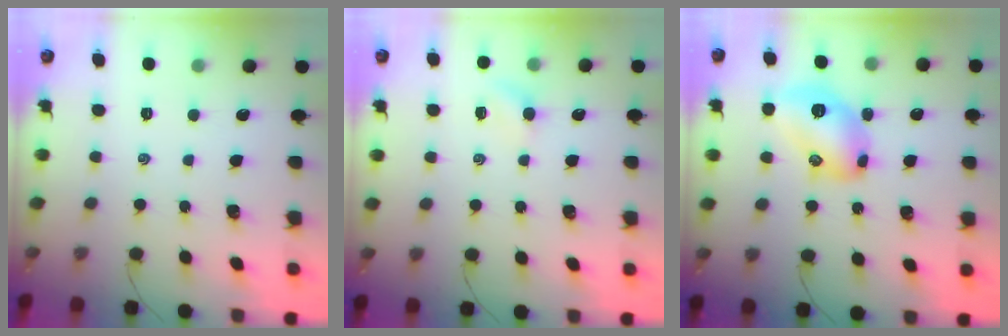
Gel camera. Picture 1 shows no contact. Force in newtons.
{"total": 4.7, "press": 4.5, "slide": 1.2}
{"total": 12.1, "press": 12.1, "slide": 0.8}